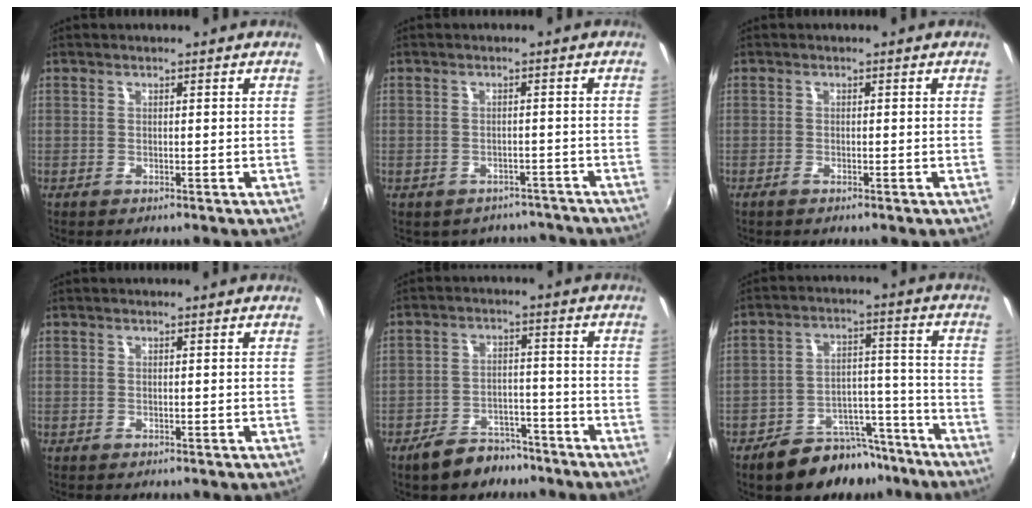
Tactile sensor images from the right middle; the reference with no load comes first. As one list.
[{"total": 8.5, "force": [-7.0, 4.3, 1.9], "torque": [-0.045, 0.002, -0.079]}, {"total": 1.0, "force": [-0.8, 0.2, 0.5], "torque": [-0.011, -0.003, -0.018]}, {"total": 0.0}, {"total": 8.2, "force": [-6.4, 4.2, 2.8], "torque": [-0.067, 0.019, -0.088]}, {"total": 16.0, "force": [-12.7, 7.8, 5.8], "torque": [-0.104, 0.039, -0.168]}]